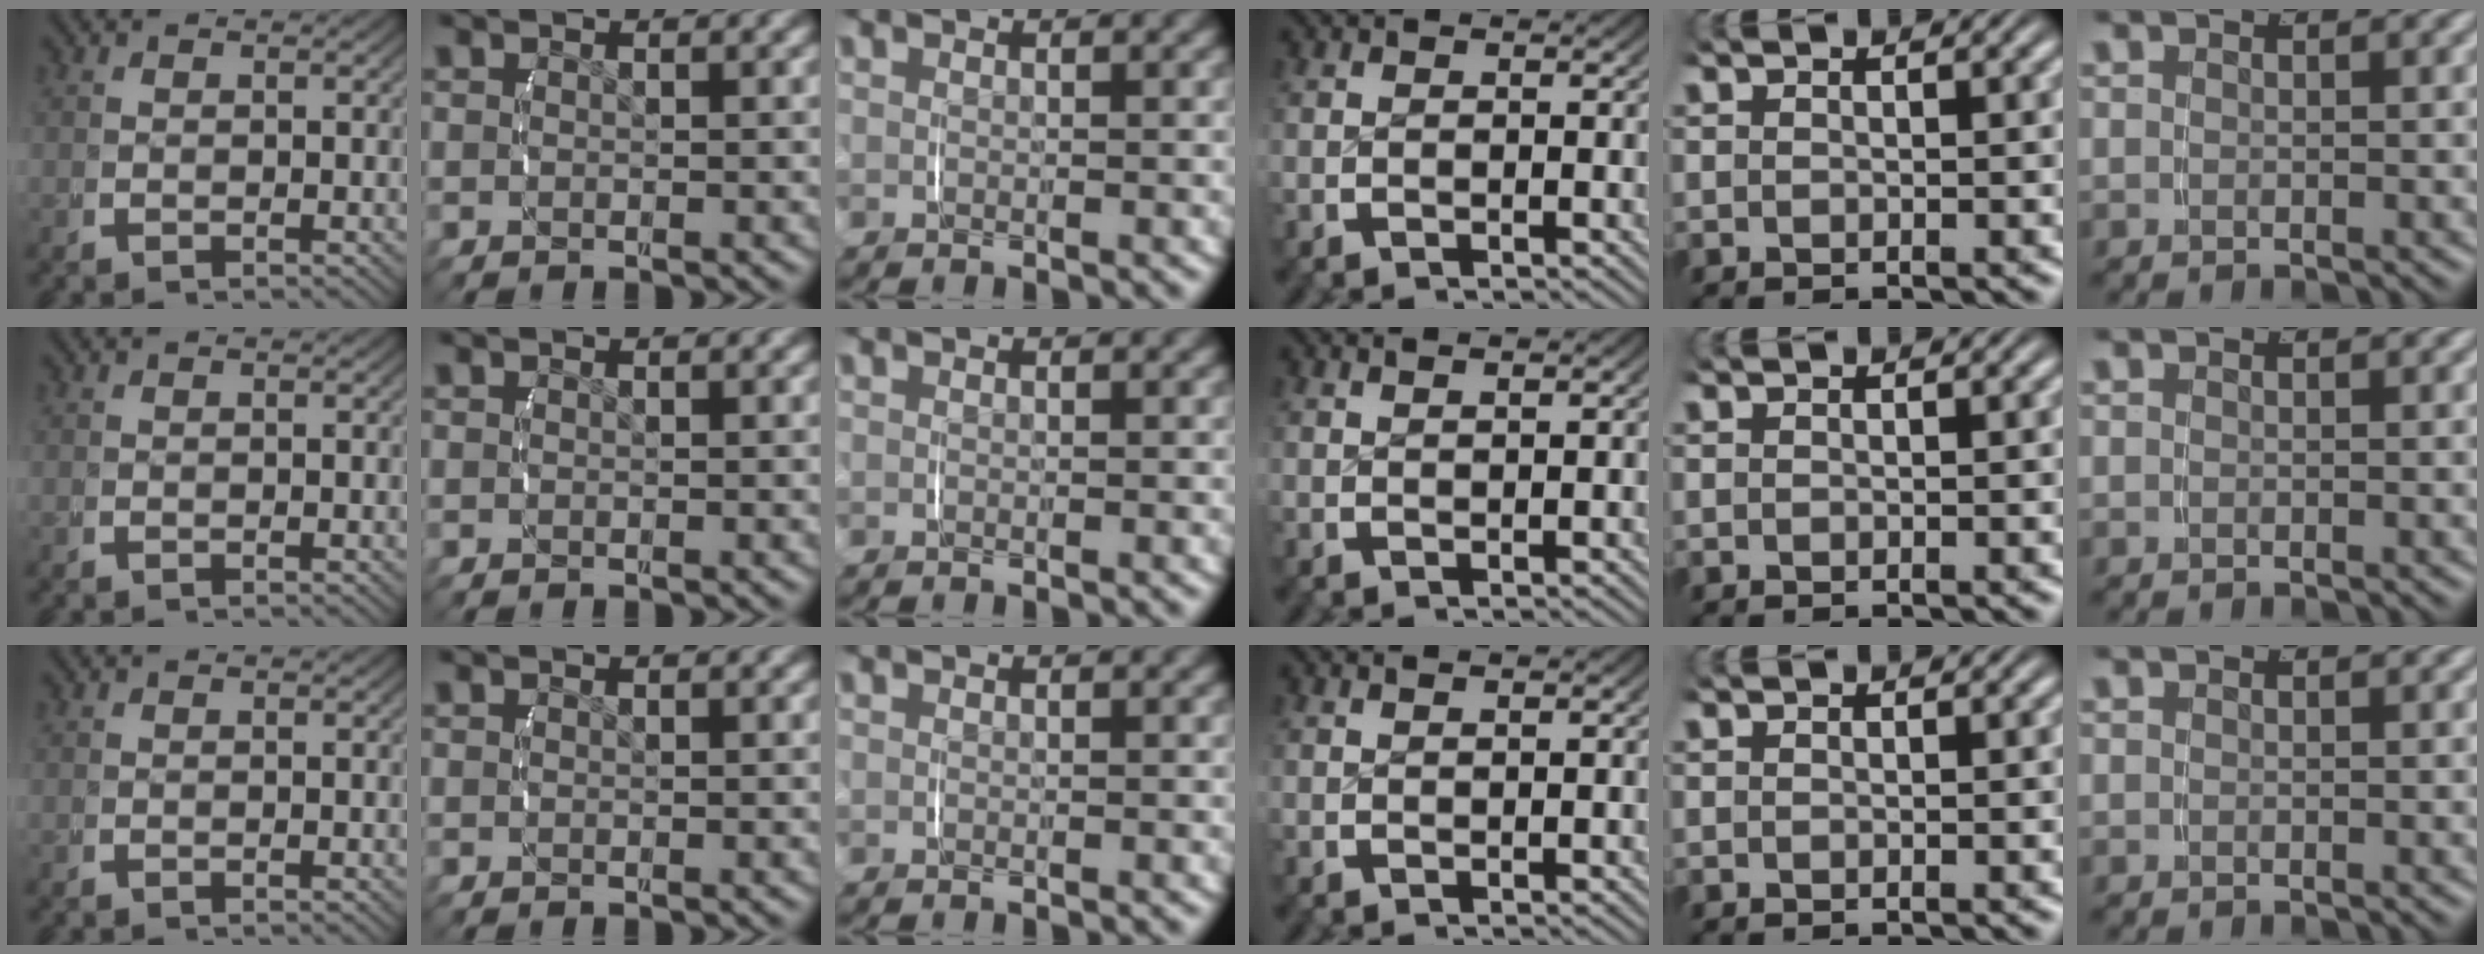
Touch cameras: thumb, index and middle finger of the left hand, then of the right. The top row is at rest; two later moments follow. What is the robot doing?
{"motion": "lift_and_place", "object": "string"}